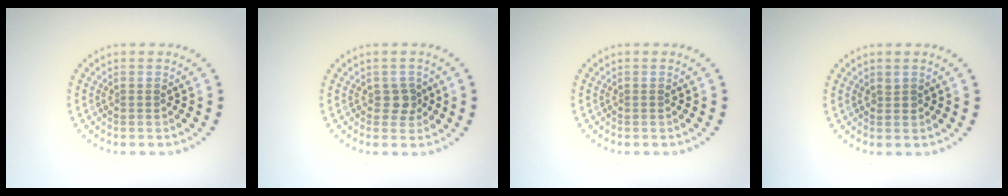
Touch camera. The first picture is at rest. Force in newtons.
{"total": 1.5, "press": 1.3, "slide": 0.7}
{"total": 0.0}
{"total": 0.6, "press": 0.4, "slide": 0.4}